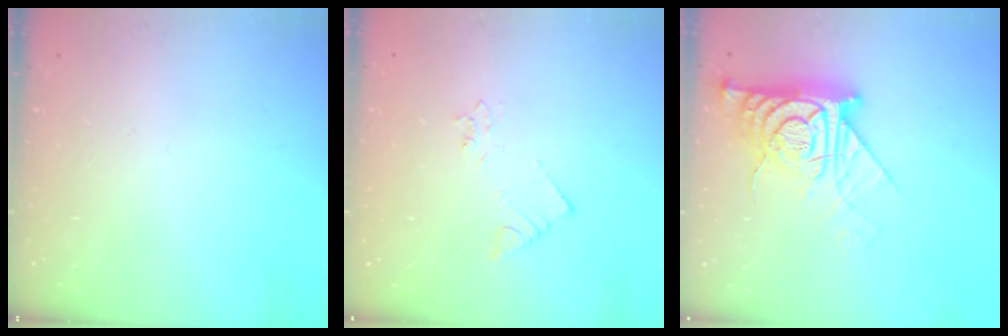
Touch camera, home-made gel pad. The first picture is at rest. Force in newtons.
{"total": 2.1, "press": 2.1, "slide": 0.4}
{"total": 14.0, "press": 13.9, "slide": 1.4}